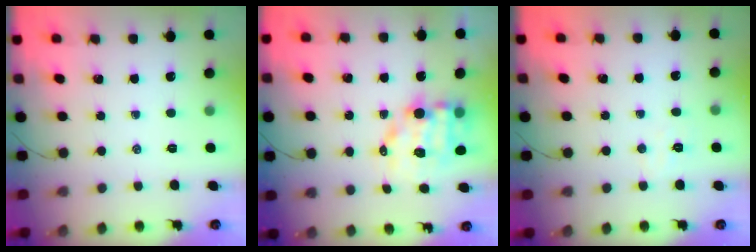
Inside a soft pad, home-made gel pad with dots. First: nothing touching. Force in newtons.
{"total": 9.2, "press": 9.0, "slide": 1.9}
{"total": 3.2, "press": 3.1, "slide": 0.8}